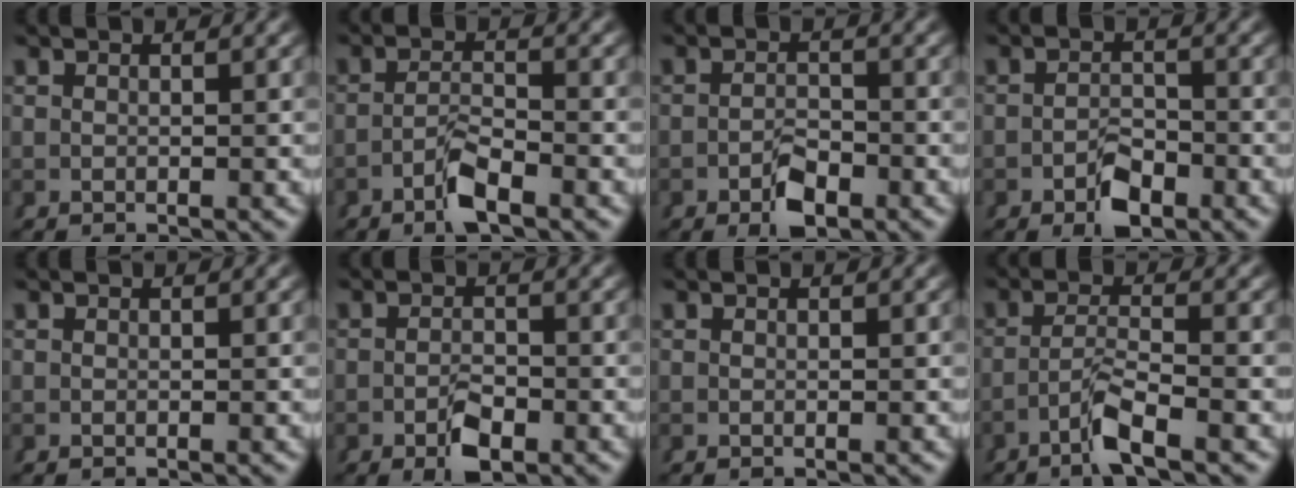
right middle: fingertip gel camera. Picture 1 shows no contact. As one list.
[{"total": 3.1, "force": [-2.3, 0.3, 2.0], "torque": [-0.031, -0.008, -0.037]}, {"total": 3.3, "force": [-2.1, 1.2, 2.1], "torque": [-0.025, -0.011, -0.033]}, {"total": 3.5, "force": [-2.3, 1.6, 2.1], "torque": [-0.021, -0.011, -0.037]}, {"total": 0.0}, {"total": 3.3, "force": [-1.9, 1.2, 2.4], "torque": [-0.035, -0.015, -0.026]}, {"total": 0.0}, {"total": 3.2, "force": [-2.0, 0.0, 2.5], "torque": [-0.045, -0.008, -0.032]}]